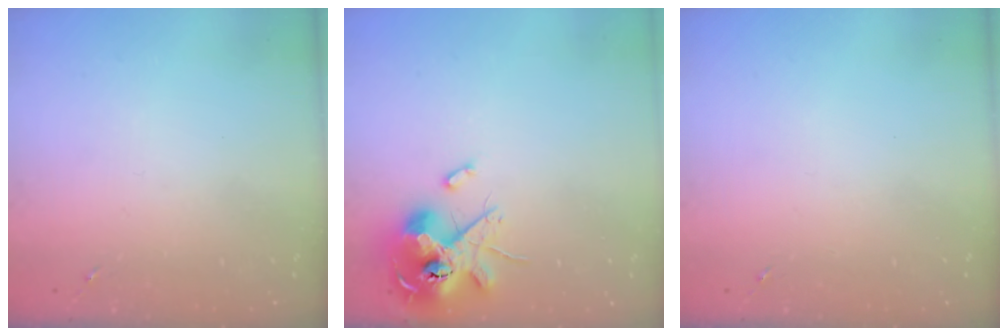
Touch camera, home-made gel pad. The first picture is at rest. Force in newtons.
{"total": 14.2, "press": 14.0, "slide": 2.0}
{"total": 0.0}